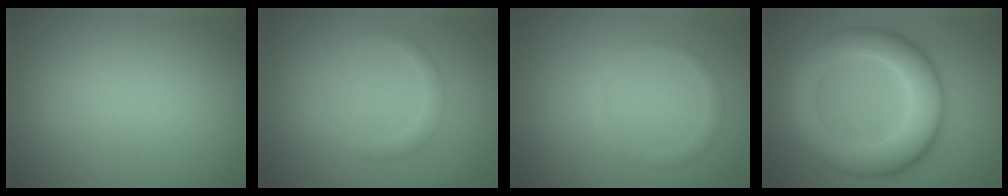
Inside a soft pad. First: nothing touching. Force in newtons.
{"total": 1.4, "press": 1.4, "slide": 0.1}
{"total": 1.1, "press": 1.1, "slide": 0.0}
{"total": 7.8, "press": 7.8, "slide": 0.4}